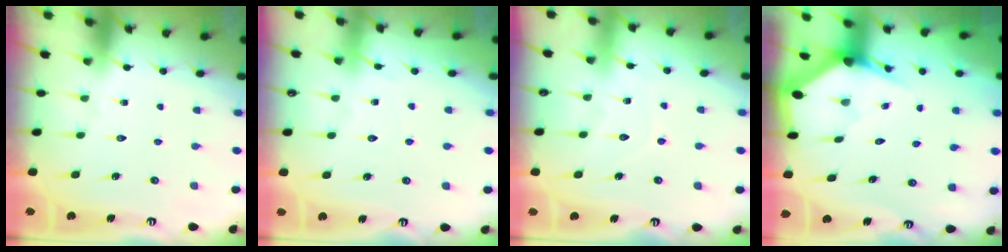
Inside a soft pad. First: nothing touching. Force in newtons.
{"total": 2.7, "press": 2.6, "slide": 0.4}
{"total": 6.2, "press": 6.2, "slide": 0.6}
{"total": 3.0, "press": 3.0, "slide": 0.2}